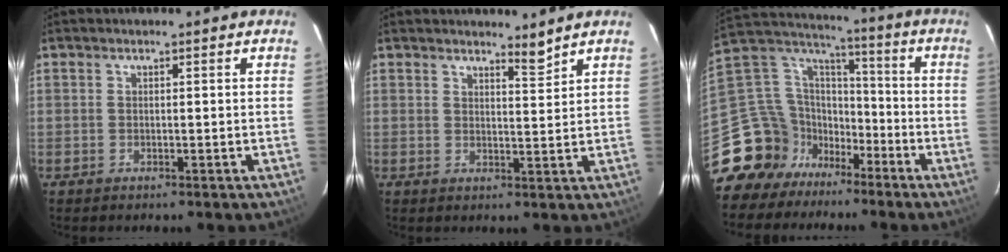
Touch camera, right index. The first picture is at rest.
{"total": 2.5, "force": [2.3, 0.0, 1.0], "torque": [-0.013, -0.009, 0.035]}
{"total": 15.6, "force": [-10.5, 11.0, 3.5], "torque": [-0.095, 0.052, -0.190]}